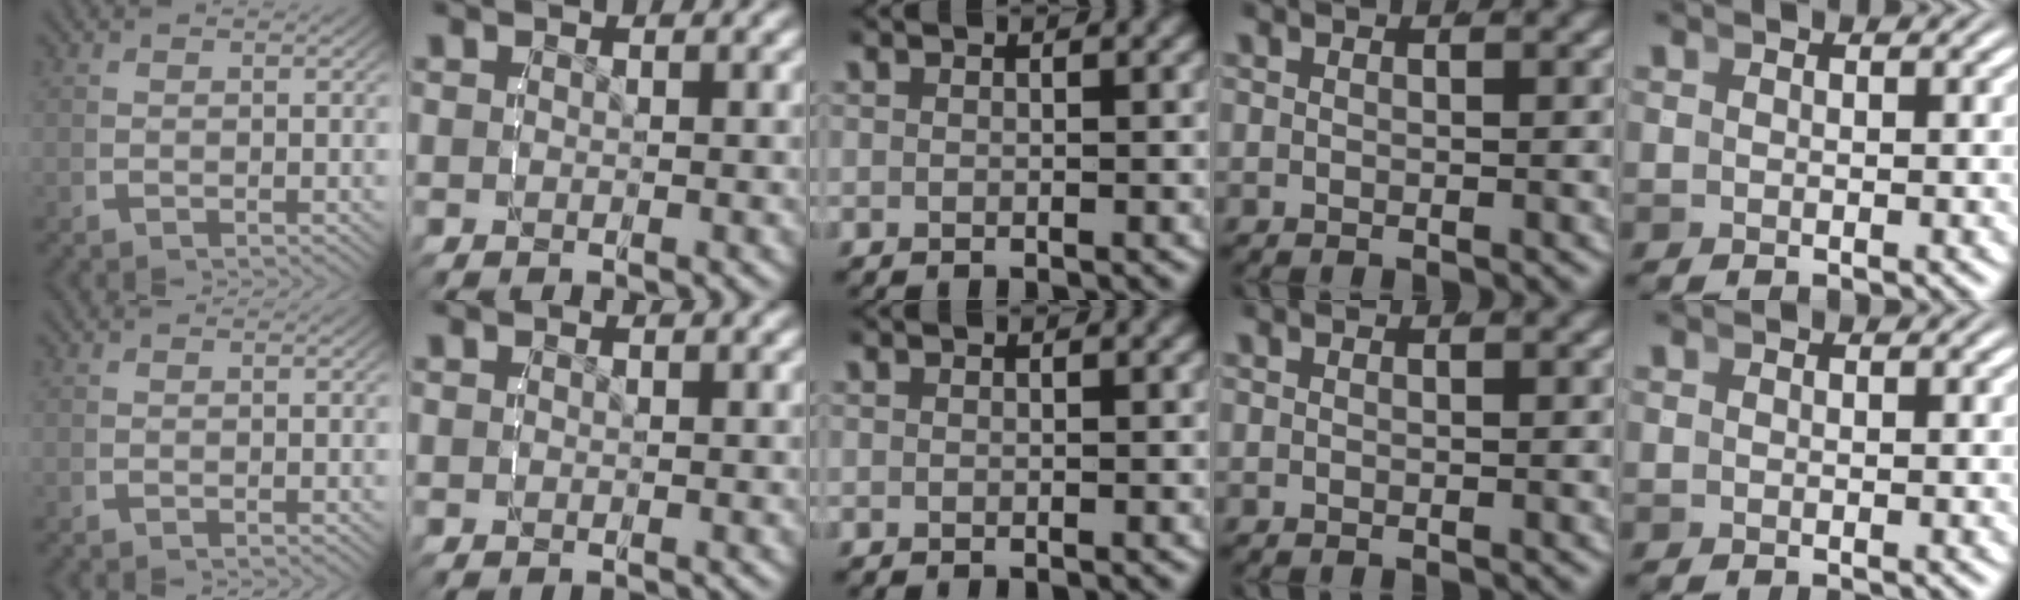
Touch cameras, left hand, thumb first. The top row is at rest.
{}